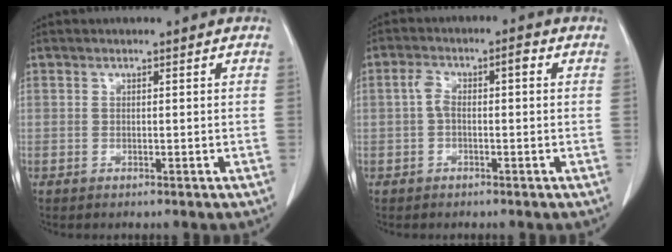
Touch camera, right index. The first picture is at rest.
{"total": 4.3, "force": [0.3, 1.7, 3.9], "torque": [-0.082, 0.028, 0.004]}